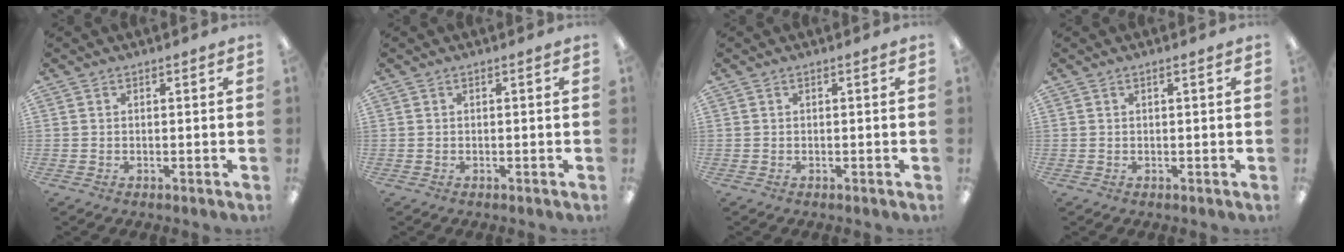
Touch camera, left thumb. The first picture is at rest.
{"total": 0.0}
{"total": 0.0}
{"total": 0.7, "force": [0.4, 0.1, 0.6], "torque": [-0.012, 0.000, 0.007]}